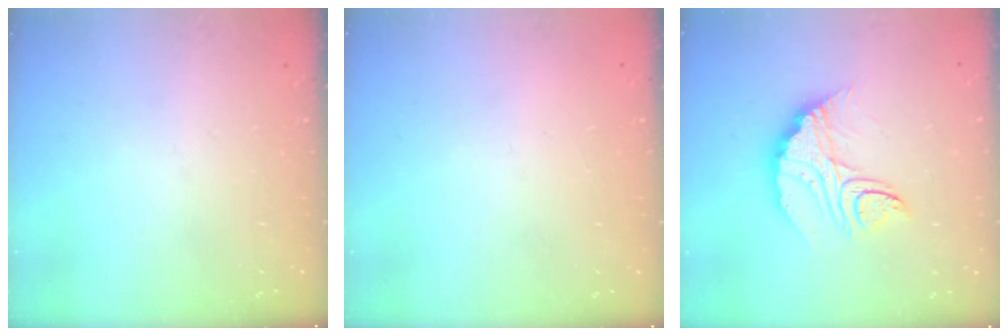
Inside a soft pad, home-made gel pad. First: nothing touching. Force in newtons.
{"total": 2.1, "press": 2.1, "slide": 0.1}
{"total": 12.0, "press": 11.9, "slide": 0.8}